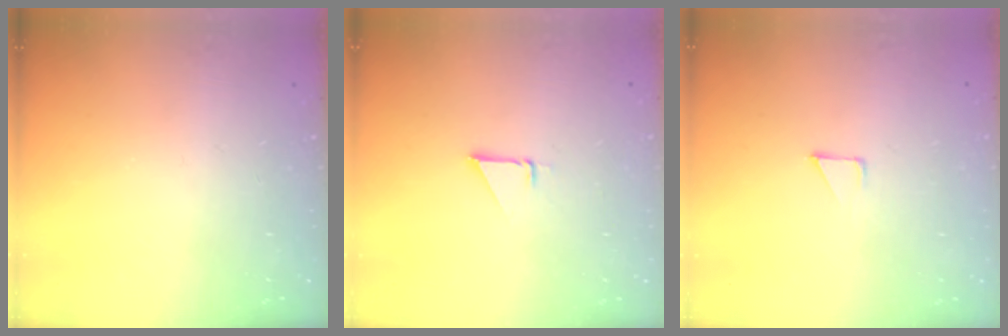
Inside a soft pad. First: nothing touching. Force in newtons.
{"total": 1.5, "press": 1.5, "slide": 0.1}
{"total": 3.4, "press": 3.4, "slide": 0.3}